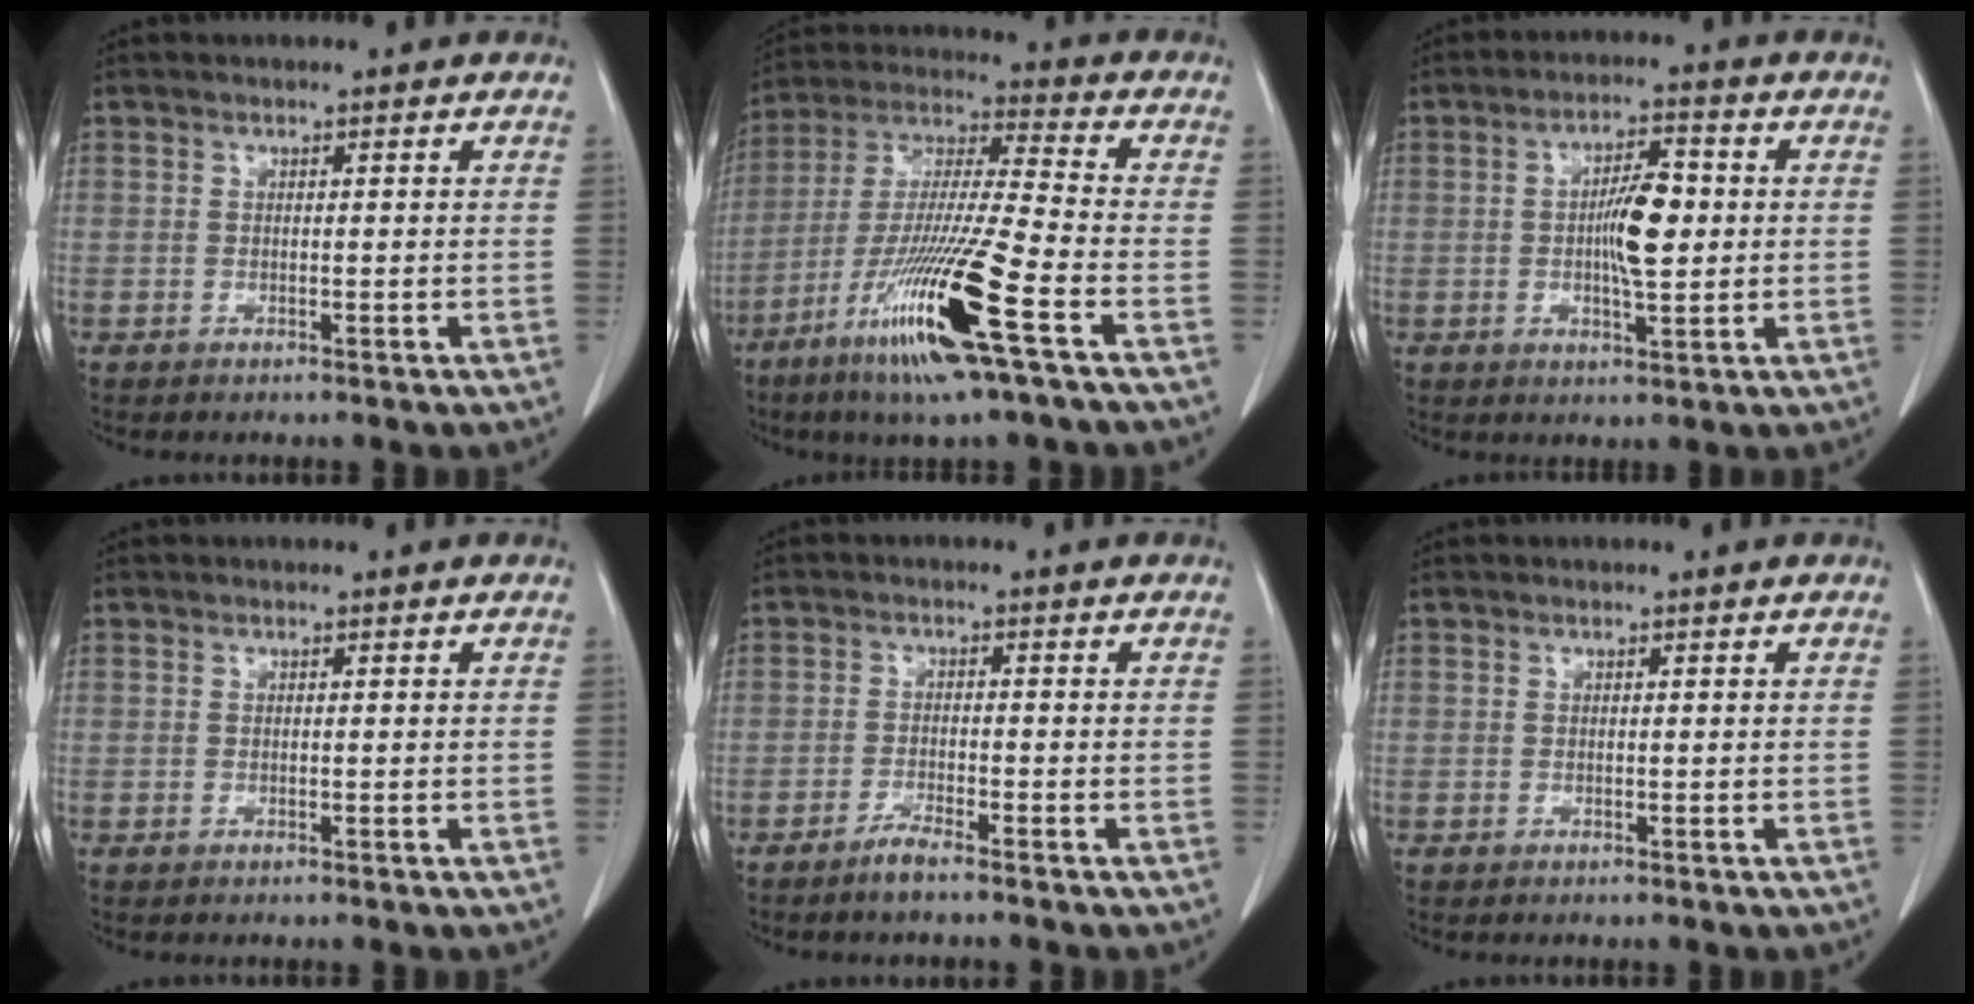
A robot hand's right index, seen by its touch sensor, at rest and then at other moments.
{"total": 17.6, "force": [-8.4, -0.3, 15.5], "torque": [-0.329, -0.038, -0.163]}
{"total": 7.5, "force": [0.2, 2.2, 7.1], "torque": [-0.125, 0.007, 0.004]}
{"total": 0.0}
{"total": 2.6, "force": [-2.1, -0.2, 1.4], "torque": [-0.034, -0.003, -0.044]}
{"total": 0.0}